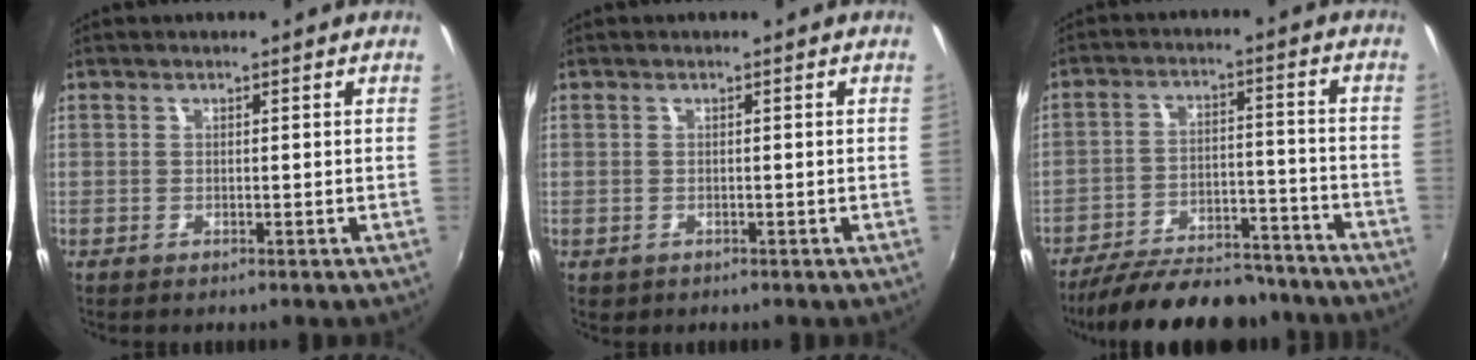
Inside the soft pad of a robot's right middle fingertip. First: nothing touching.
{"total": 0.8, "force": [-0.3, 0.6, 0.3], "torque": [-0.007, -0.002, -0.002]}
{"total": 21.5, "force": [-18.7, 6.3, 8.6], "torque": [-0.167, 0.001, -0.252]}